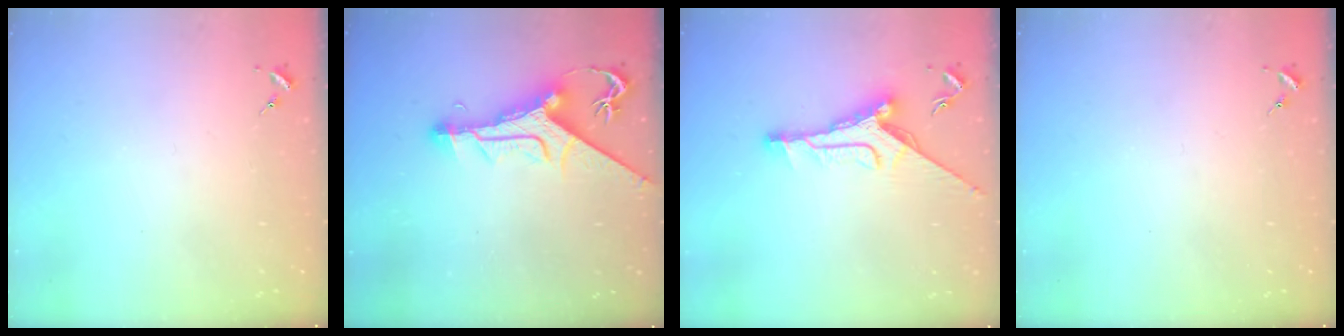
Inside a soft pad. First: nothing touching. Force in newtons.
{"total": 12.6, "press": 12.5, "slide": 1.4}
{"total": 11.1, "press": 11.1, "slide": 0.8}
{"total": 0.0}